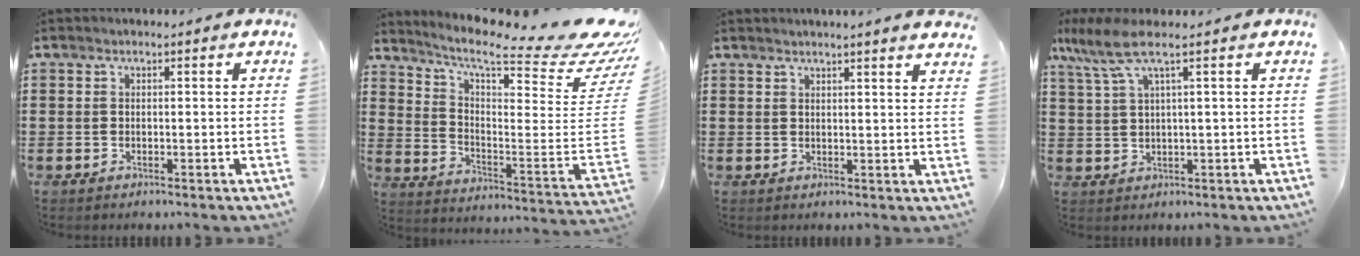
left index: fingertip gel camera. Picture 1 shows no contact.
{"total": 10.8, "force": [8.2, 1.3, 6.9], "torque": [-0.133, -0.073, 0.129]}
{"total": 2.2, "force": [2.0, -0.6, 0.5], "torque": [-0.013, -0.004, 0.039]}
{"total": 5.8, "force": [2.4, 0.8, 5.2], "torque": [-0.131, -0.010, 0.034]}